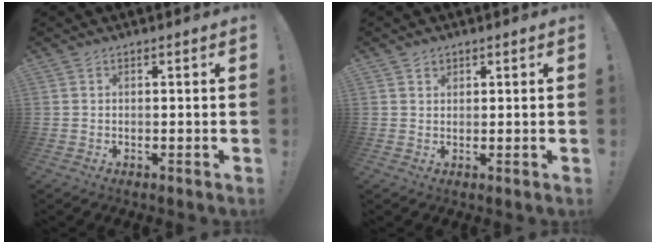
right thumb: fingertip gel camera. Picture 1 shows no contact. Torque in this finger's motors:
{"motor_torque": [0.19, 0.28, 0.02, -0.05, 0.00]}